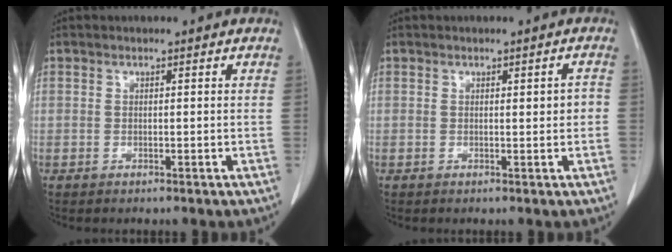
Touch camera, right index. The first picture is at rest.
{"total": 2.0, "force": [0.2, 0.7, 1.9], "torque": [-0.023, 0.002, 0.004]}